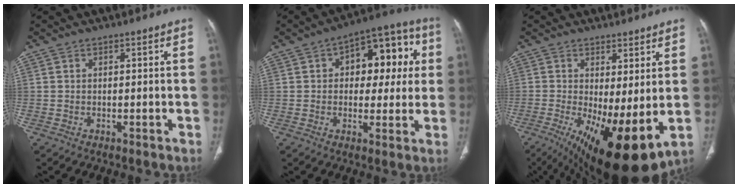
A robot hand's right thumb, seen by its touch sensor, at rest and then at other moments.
{"total": 15.7, "force": [3.3, 9.1, 12.4], "torque": [-0.104, 0.031, 0.041]}
{"total": 14.9, "force": [-2.4, 5.0, 13.8], "torque": [-0.241, -0.025, -0.017]}